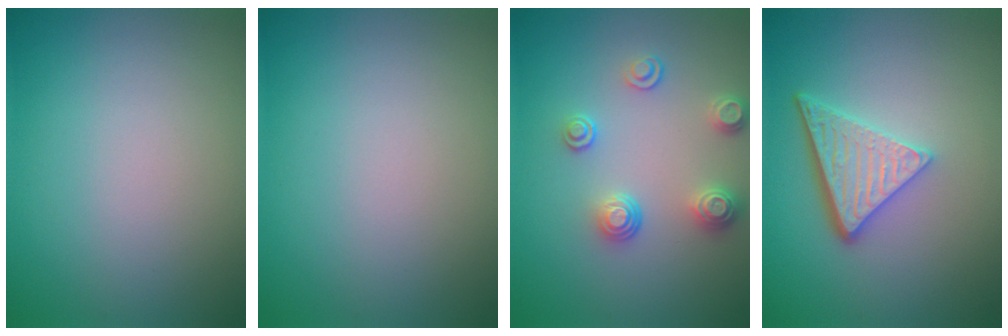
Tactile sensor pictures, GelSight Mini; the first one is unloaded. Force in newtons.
{"total": 0.0}
{"total": 2.7, "press": 2.5, "slide": 0.9}
{"total": 4.7, "press": 3.5, "slide": 3.1}